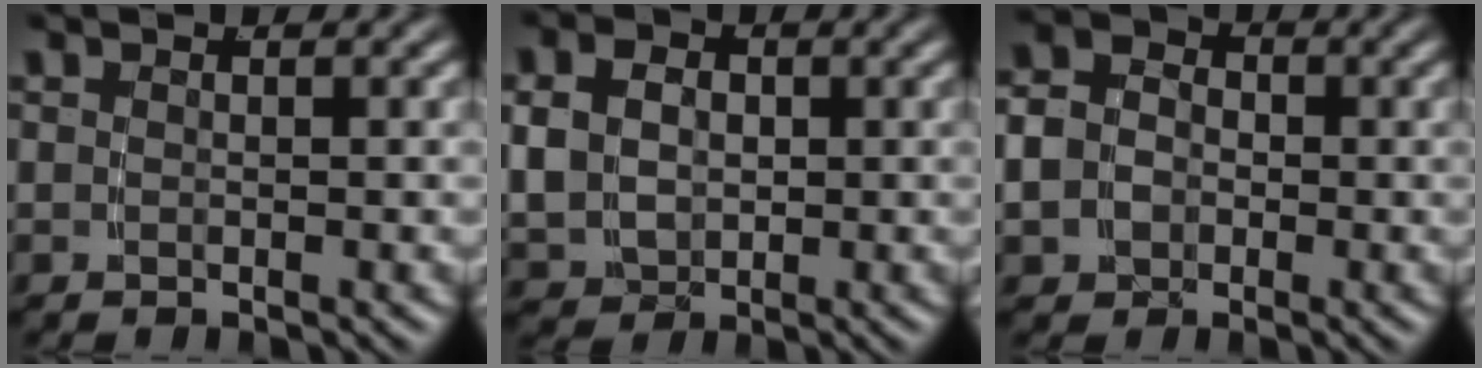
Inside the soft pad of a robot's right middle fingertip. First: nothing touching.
{"total": 5.3, "force": [0.3, 4.4, 3.0], "torque": [-0.066, -0.021, 0.016]}
{"total": 8.0, "force": [-0.3, 7.1, 3.5], "torque": [-0.077, -0.017, -0.015]}